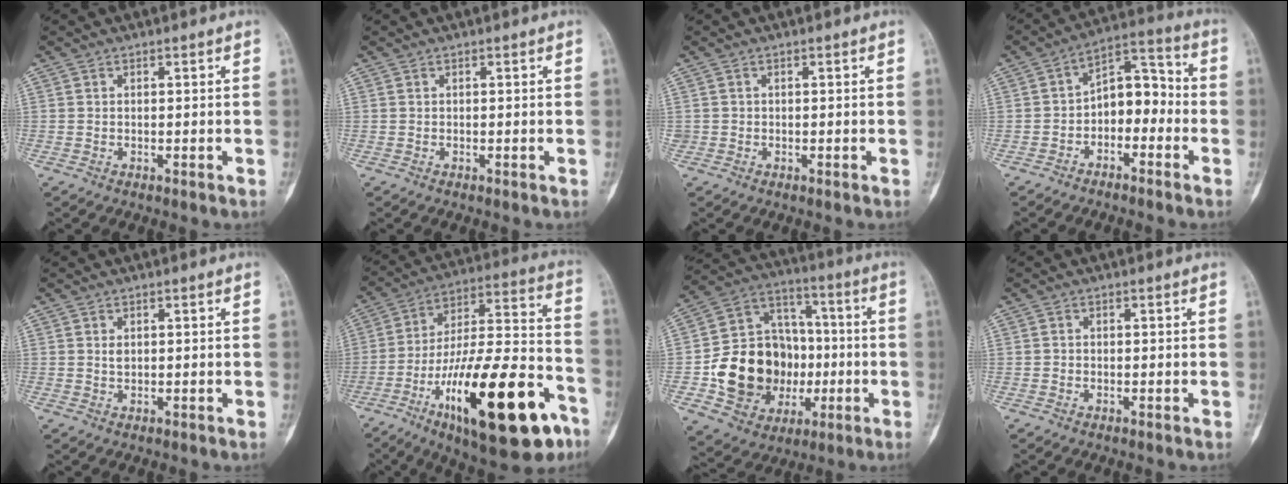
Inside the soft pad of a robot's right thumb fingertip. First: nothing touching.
{"total": 0.0}
{"total": 0.6, "force": [-0.1, 0.6, 0.0], "torque": [0.004, 0.005, -0.002]}
{"total": 9.5, "force": [-2.6, 6.0, 6.8], "torque": [-0.074, 0.051, -0.056]}
{"total": 1.0, "force": [0.3, 0.7, 0.7], "torque": [-0.009, -0.001, 0.007]}
{"total": 30.0, "force": [-13.9, 9.8, 24.7], "torque": [-0.380, 0.067, -0.214]}
{"total": 21.1, "force": [-3.2, 17.1, 12.0], "torque": [-0.157, 0.038, -0.039]}
{"total": 0.5, "force": [-0.1, 0.5, 0.1], "torque": [0.000, 0.003, -0.005]}